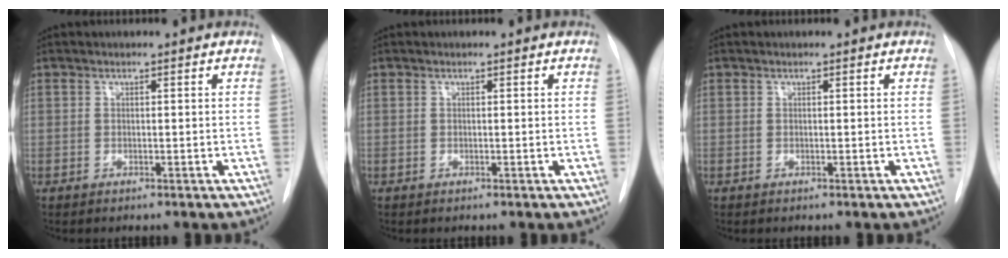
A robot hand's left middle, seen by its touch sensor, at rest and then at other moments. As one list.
[{"total": 0.0}, {"total": 0.0}]